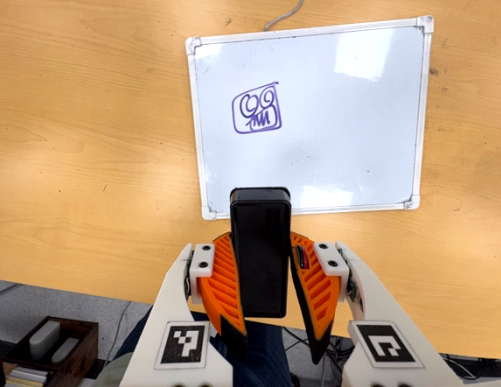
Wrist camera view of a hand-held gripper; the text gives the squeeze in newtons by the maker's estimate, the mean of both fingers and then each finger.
{"total": 11.2, "left": 8.7, "right": 13.8}